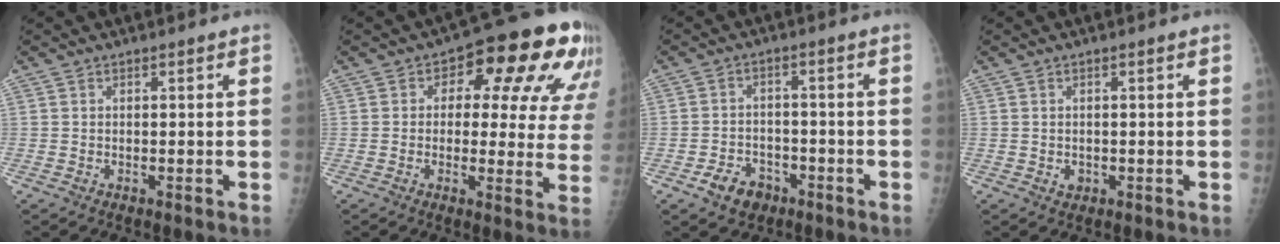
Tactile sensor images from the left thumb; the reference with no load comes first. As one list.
[{"total": 17.6, "force": [6.8, 9.0, 13.5], "torque": [-0.109, 0.004, 0.074]}, {"total": 5.9, "force": [-3.4, 4.2, 2.4], "torque": [-0.024, 0.023, -0.052]}, {"total": 1.3, "force": [-0.2, 1.1, 0.7], "torque": [-0.005, 0.001, 0.001]}]